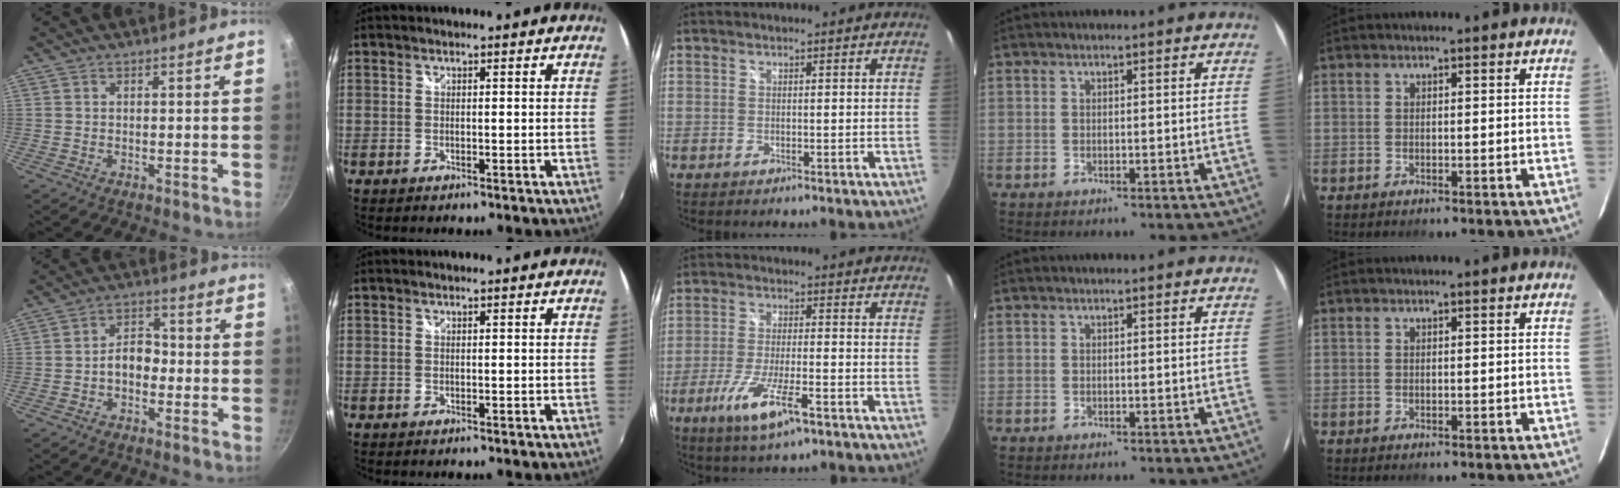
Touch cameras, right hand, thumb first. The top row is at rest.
{"thumb": {"total": 5.9, "force": [-1.5, 4.1, 3.9], "torque": [-0.031, 0.028, -0.034]}, "middle": {"total": 10.1, "force": [-5.6, 1.9, 8.2], "torque": [-0.172, -0.020, -0.100]}}